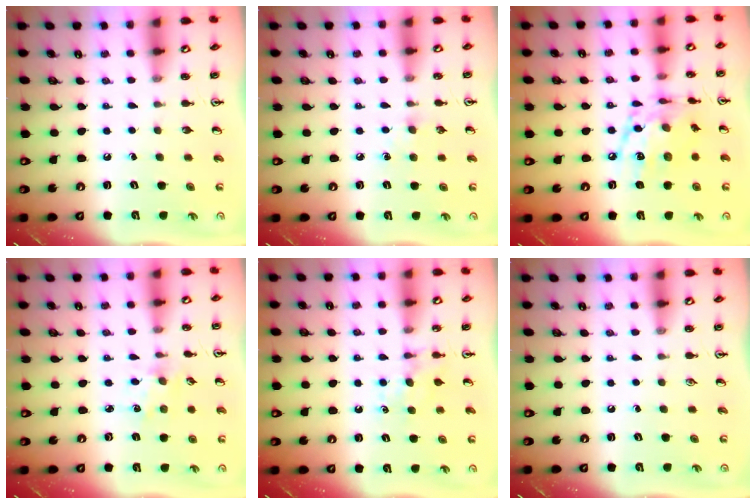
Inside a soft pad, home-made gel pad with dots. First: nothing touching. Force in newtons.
{"total": 6.2, "press": 6.1, "slide": 0.7}
{"total": 13.8, "press": 13.7, "slide": 1.0}
{"total": 1.1, "press": 1.1, "slide": 0.1}
{"total": 6.2, "press": 6.2, "slide": 0.5}
{"total": 0.0}